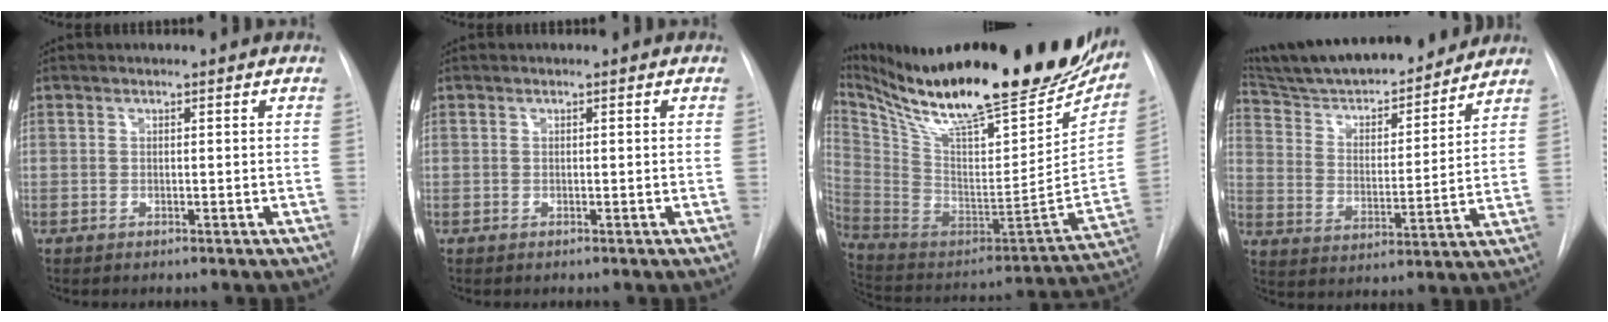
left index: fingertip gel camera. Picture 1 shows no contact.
{"total": 0.0}
{"total": 38.5, "force": [30.1, 8.2, 22.6], "torque": [-0.403, -0.059, 0.447]}
{"total": 21.0, "force": [19.0, 3.4, 8.2], "torque": [-0.137, 0.007, 0.296]}